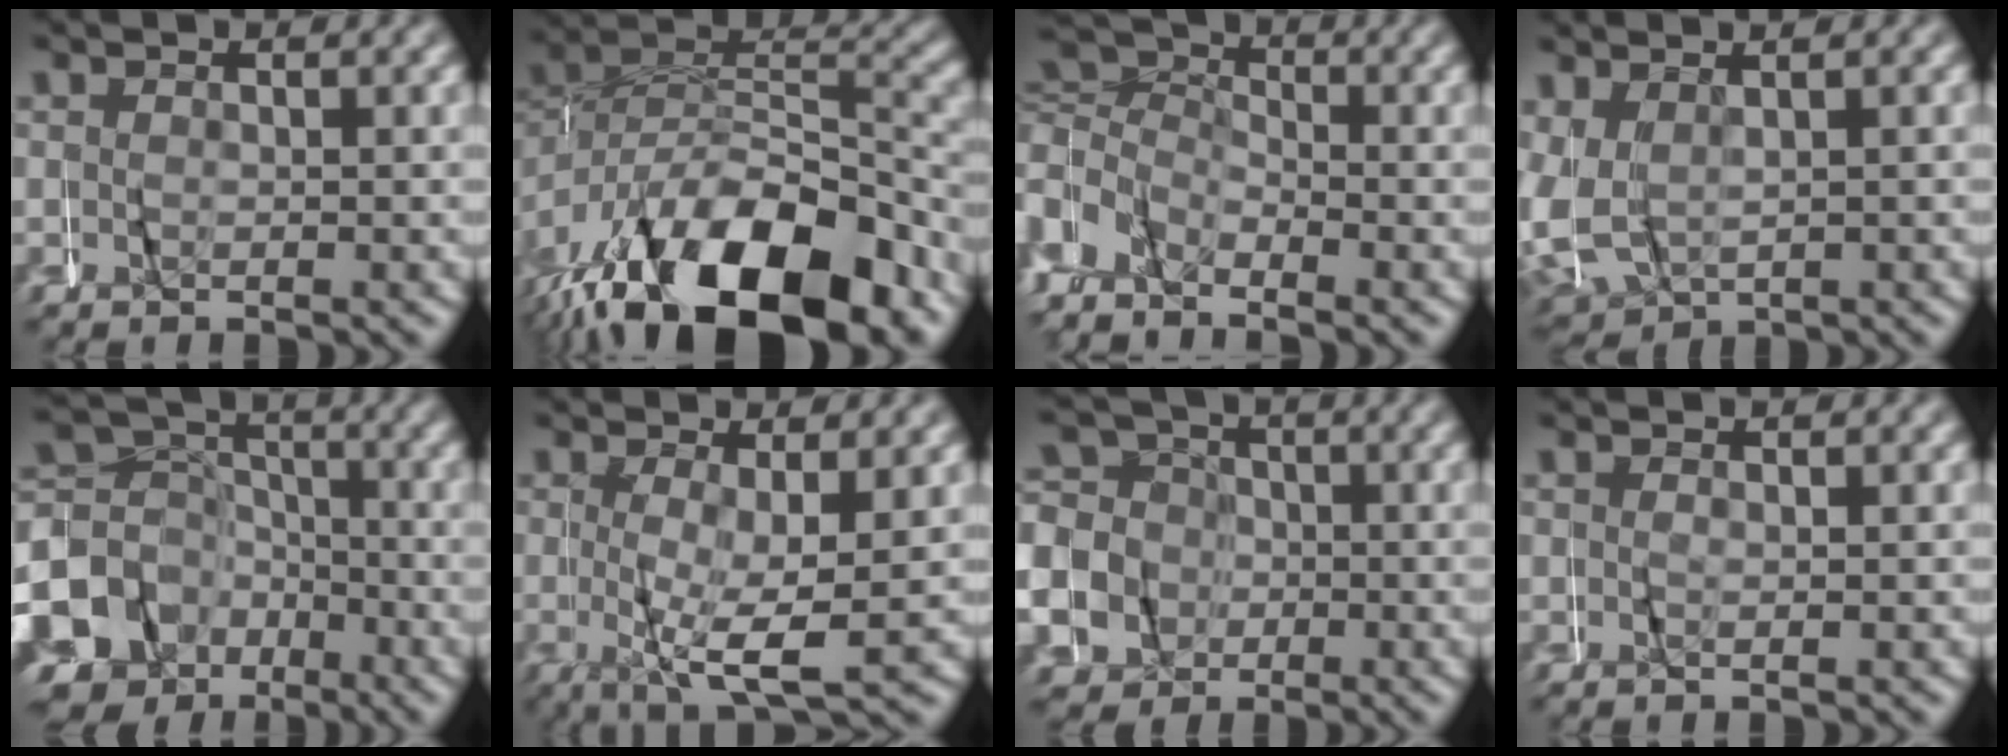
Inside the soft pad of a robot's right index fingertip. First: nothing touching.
{"total": 13.6, "force": [-7.2, 6.9, 9.2], "torque": [-0.169, -0.019, -0.102]}
{"total": 6.8, "force": [-1.1, 5.8, 3.3], "torque": [-0.083, -0.011, -0.024]}
{"total": 7.0, "force": [-0.3, 6.4, 2.7], "torque": [-0.107, -0.022, 0.003]}
{"total": 13.5, "force": [-4.3, 11.8, 4.9], "torque": [-0.095, -0.042, -0.077]}
{"total": 5.5, "force": [-1.4, 1.4, 5.1], "torque": [-0.090, -0.016, -0.012]}
{"total": 13.1, "force": [-0.6, 12.4, 4.2], "torque": [-0.119, -0.033, -0.017]}
{"total": 0.0}